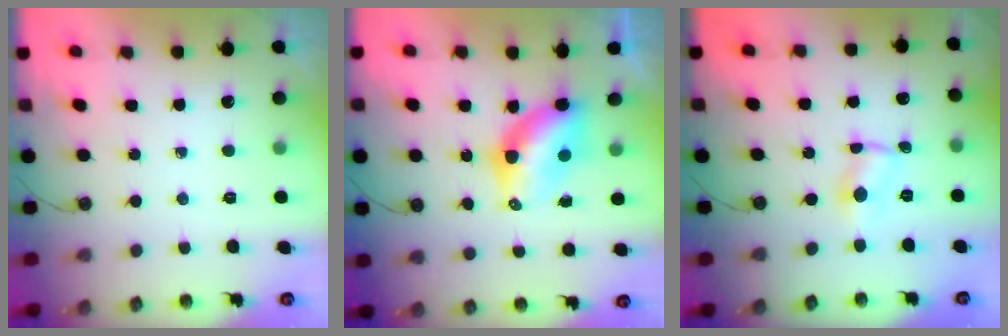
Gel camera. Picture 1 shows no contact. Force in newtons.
{"total": 7.4, "press": 7.4, "slide": 0.6}
{"total": 2.0, "press": 2.0, "slide": 0.1}